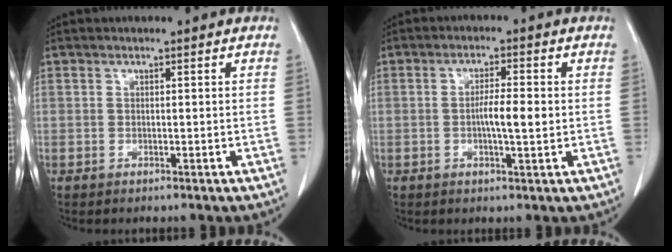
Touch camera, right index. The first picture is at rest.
{"total": 4.4, "force": [-0.3, 0.5, 4.3], "torque": [-0.078, 0.001, -0.003]}